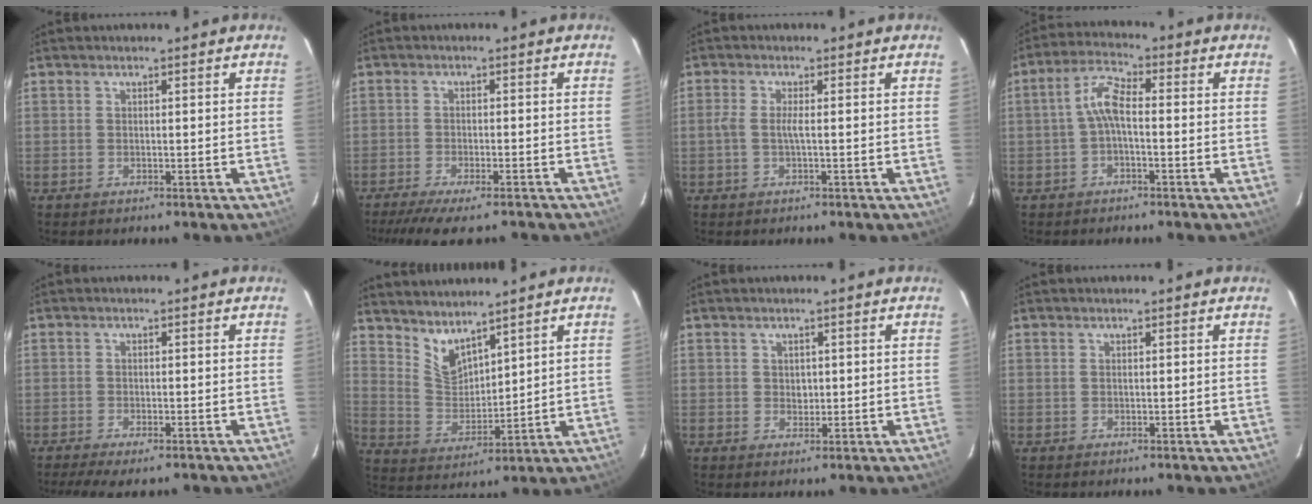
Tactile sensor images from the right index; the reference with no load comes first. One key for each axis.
{"total": 9.2, "fx": -7.7, "fy": 1.6, "fz": 4.7, "tx": -0.109, "ty": -0.022, "tz": -0.127}
{"total": 2.1, "fx": -0.4, "fy": -0.1, "fz": 2.1, "tx": -0.044, "ty": 0.000, "tz": -0.011}
{"total": 5.0, "fx": -1.0, "fy": 1.8, "fz": 4.6, "tx": -0.102, "ty": 0.019, "tz": -0.024}
{"total": 5.9, "fx": -4.6, "fy": 1.4, "fz": 3.4, "tx": -0.080, "ty": -0.019, "tz": -0.076}
{"total": 7.1, "fx": 6.0, "fy": 2.4, "fz": 3.0, "tx": -0.055, "ty": -0.006, "tz": 0.125}
{"total": 1.5, "fx": 0.2, "fy": 1.4, "fz": 0.5, "tx": -0.005, "ty": 0.002, "tz": 0.005}
{"total": 0.0}